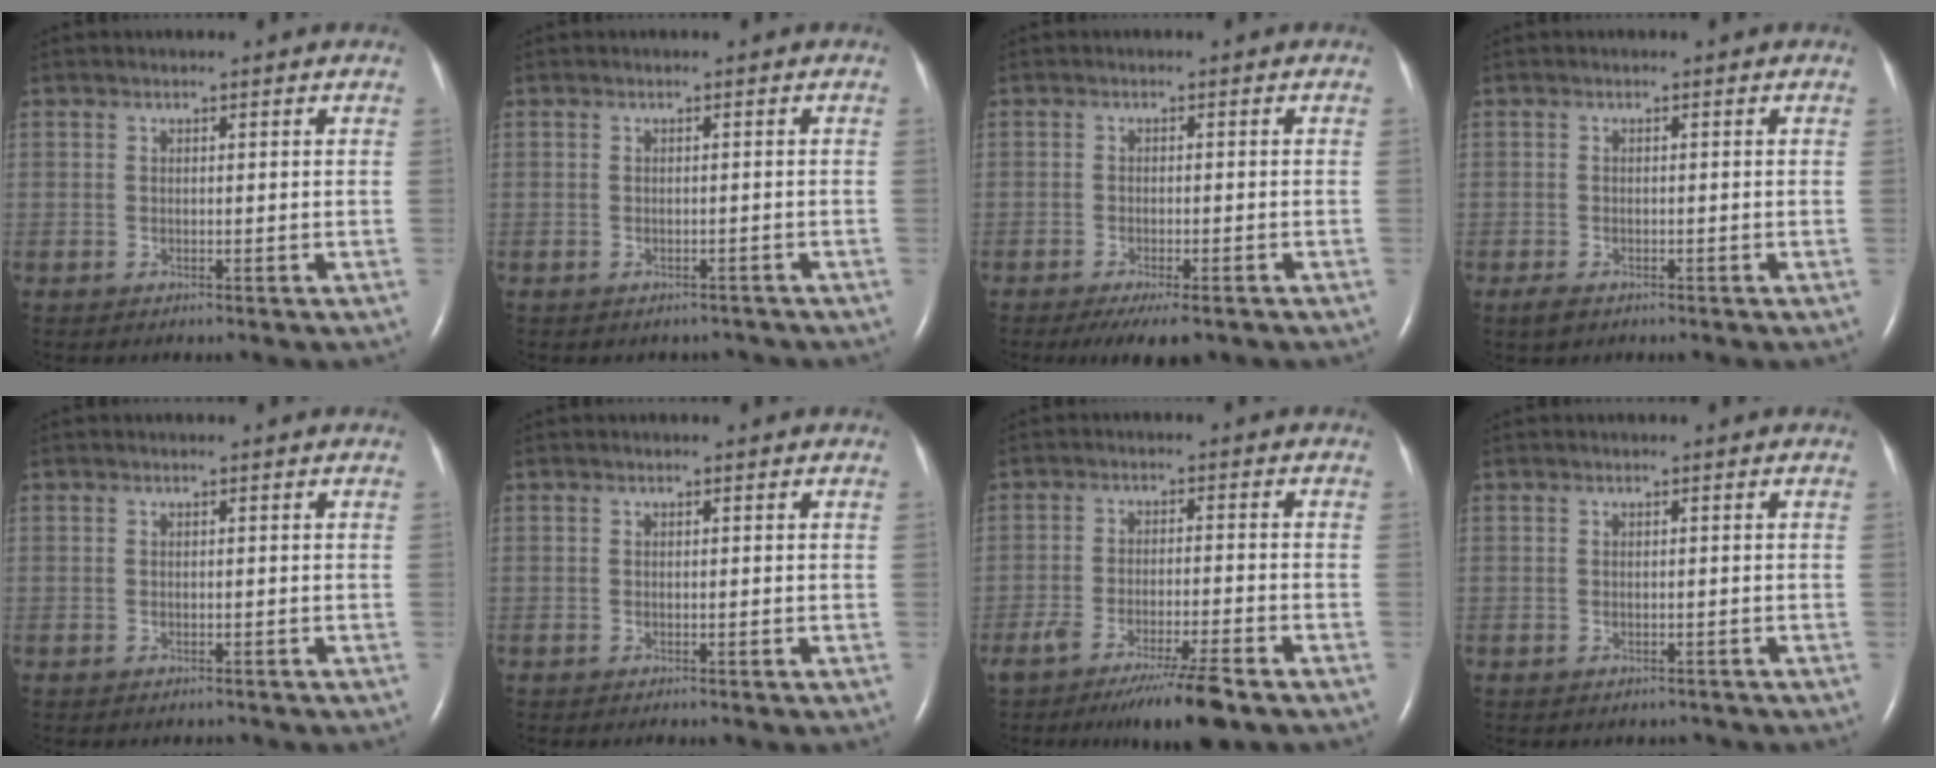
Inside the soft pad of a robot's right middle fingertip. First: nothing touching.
{"total": 2.3, "force": [-2.0, 1.1, 0.1], "torque": [-0.002, 0.004, -0.026]}
{"total": 6.1, "force": [-4.5, 1.5, 3.9], "torque": [-0.053, -0.012, -0.064]}
{"total": 1.7, "force": [-1.1, 0.9, 1.0], "torque": [-0.026, -0.002, -0.016]}
{"total": 1.3, "force": [-1.2, 0.4, 0.3], "torque": [-0.010, -0.002, -0.015]}
{"total": 0.5, "force": [-0.5, 0.0, 0.2], "torque": [-0.006, -0.002, -0.008]}
{"total": 8.9, "force": [-6.6, -0.3, 6.0], "torque": [-0.095, -0.023, -0.107]}
{"total": 1.6, "force": [-1.5, 0.8, 0.1], "torque": [-0.005, 0.000, -0.019]}